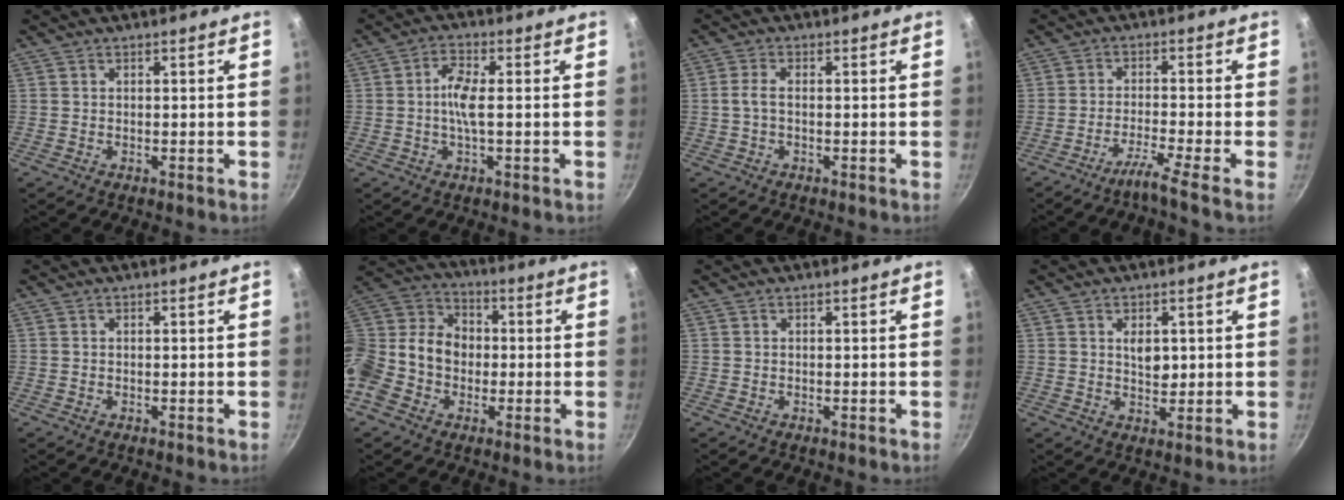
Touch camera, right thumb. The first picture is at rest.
{"total": 5.0, "force": [-0.2, 1.4, 4.8], "torque": [-0.106, 0.011, -0.010]}
{"total": 2.5, "force": [-0.3, 1.2, 2.2], "torque": [-0.055, 0.010, -0.009]}
{"total": 4.5, "force": [-3.2, -1.6, 2.8], "torque": [-0.071, 0.017, -0.064]}
{"total": 0.0}
{"total": 18.8, "force": [-3.9, 15.1, 10.4], "torque": [-0.201, 0.062, -0.089]}
{"total": 0.0}
{"total": 3.9, "force": [0.9, 2.4, 3.0], "torque": [-0.035, -0.011, 0.015]}